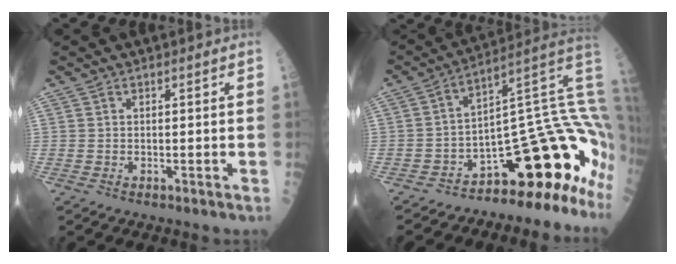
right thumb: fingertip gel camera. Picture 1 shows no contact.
{"total": 13.3, "force": [-5.5, 4.1, 11.4], "torque": [-0.085, 0.127, -0.077]}